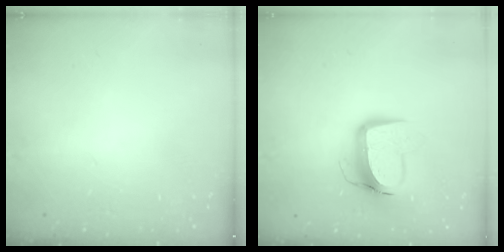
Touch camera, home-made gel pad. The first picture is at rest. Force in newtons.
{"total": 10.2, "press": 10.2, "slide": 1.0}